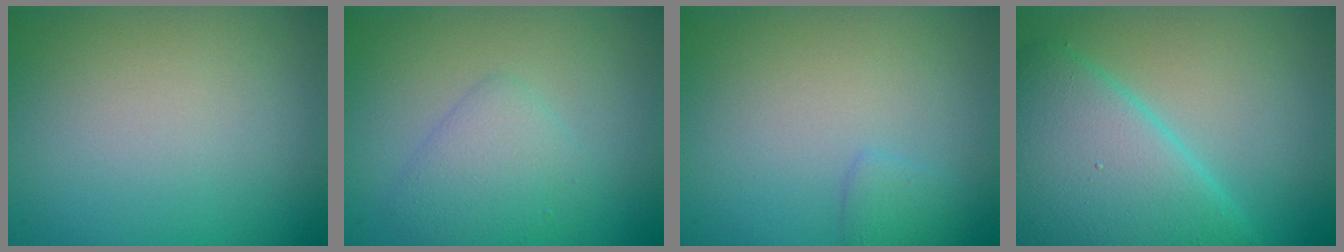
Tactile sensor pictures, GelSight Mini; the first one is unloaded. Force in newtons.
{"total": 2.6, "press": 2.6, "slide": 0.1}
{"total": 1.2, "press": 1.2, "slide": 0.1}
{"total": 9.4, "press": 9.4, "slide": 0.2}